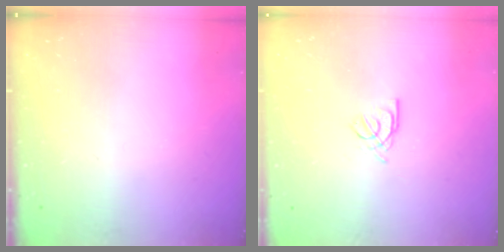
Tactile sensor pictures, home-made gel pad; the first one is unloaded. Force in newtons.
{"total": 2.2, "press": 2.2, "slide": 0.6}